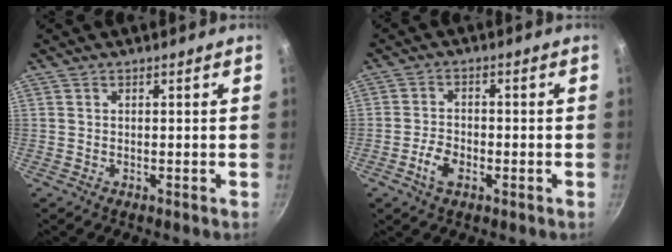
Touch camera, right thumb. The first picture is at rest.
{"total": 4.8, "force": [-1.9, 2.6, 3.5], "torque": [-0.065, 0.013, -0.036]}